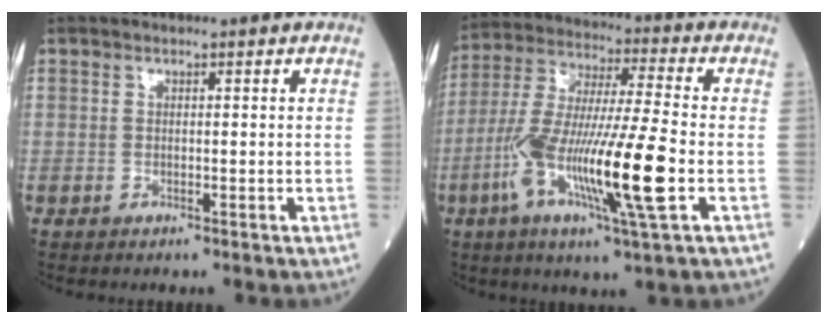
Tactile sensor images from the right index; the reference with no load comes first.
{"total": 17.2, "force": [-5.0, 0.5, 16.4], "torque": [-0.330, -0.015, -0.095]}